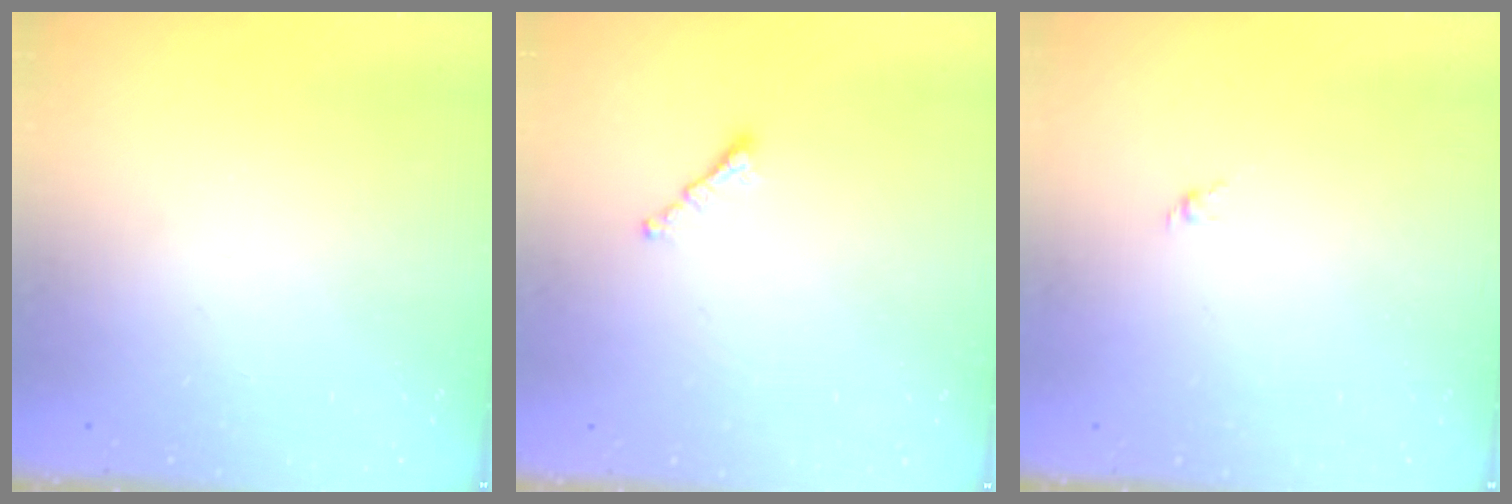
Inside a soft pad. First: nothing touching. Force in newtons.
{"total": 0.7, "press": 0.6, "slide": 0.4}
{"total": 1.4, "press": 1.2, "slide": 0.6}